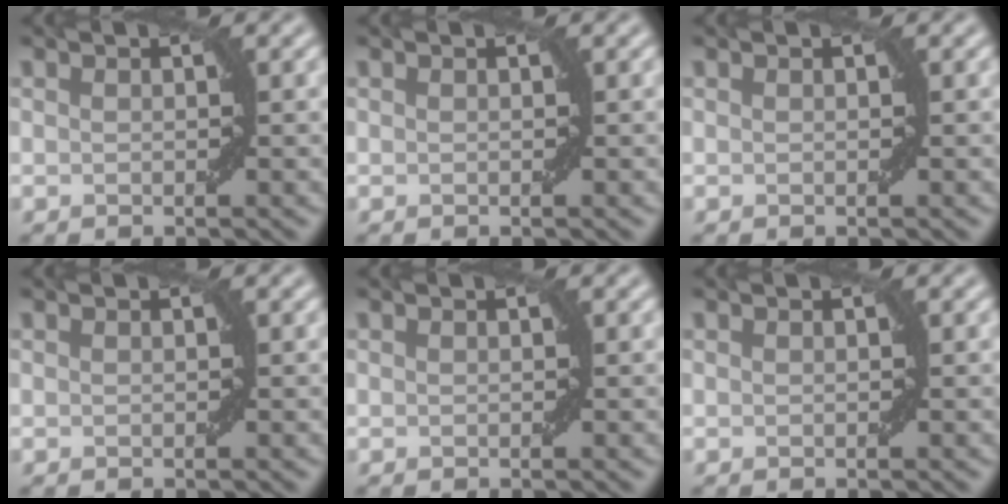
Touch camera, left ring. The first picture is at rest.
{"total": 0.0}
{"total": 0.0}
{"total": 0.0}
{"total": 0.0}
{"total": 0.0}